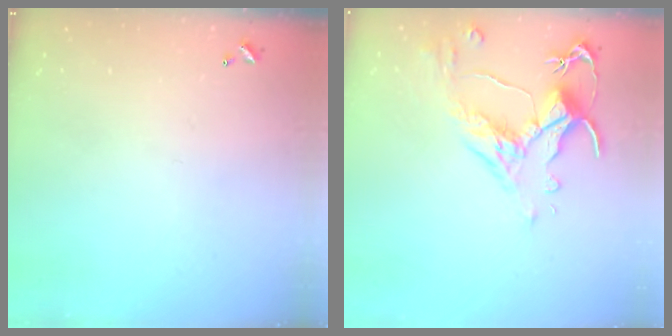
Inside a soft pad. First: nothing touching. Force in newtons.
{"total": 2.6, "press": 2.2, "slide": 1.3}